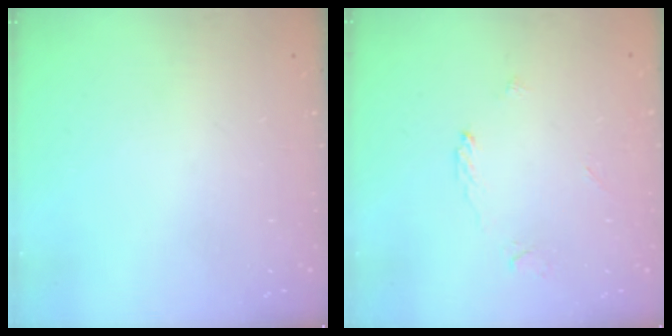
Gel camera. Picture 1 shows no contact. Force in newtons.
{"total": 2.2, "press": 2.2, "slide": 0.3}